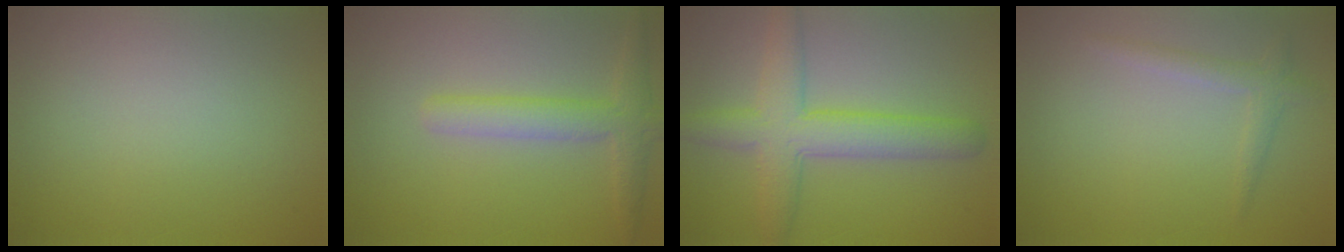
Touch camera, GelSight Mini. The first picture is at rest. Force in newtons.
{"total": 3.1, "press": 3.1, "slide": 0.2}
{"total": 5.6, "press": 5.6, "slide": 0.1}
{"total": 1.5, "press": 1.5, "slide": 0.0}